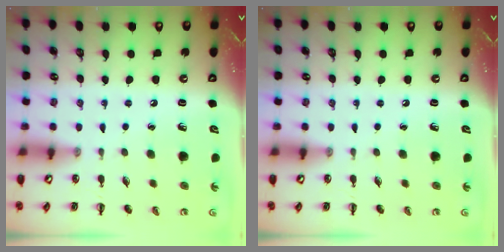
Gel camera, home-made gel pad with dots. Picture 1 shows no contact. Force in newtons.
{"total": 0.0}